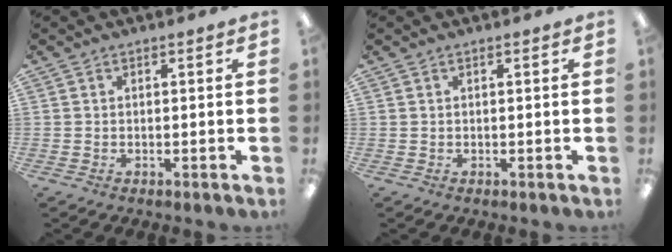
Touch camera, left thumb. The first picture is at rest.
{"total": 0.0}